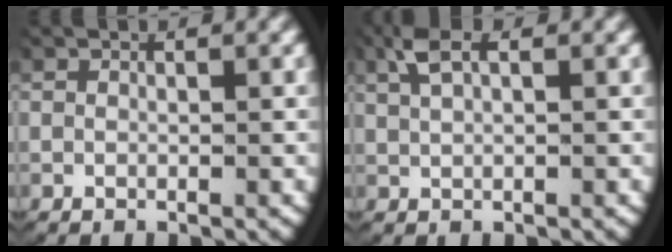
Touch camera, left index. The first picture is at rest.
{"total": 2.6, "force": [1.5, 0.8, 1.9], "torque": [-0.051, 0.007, 0.030]}